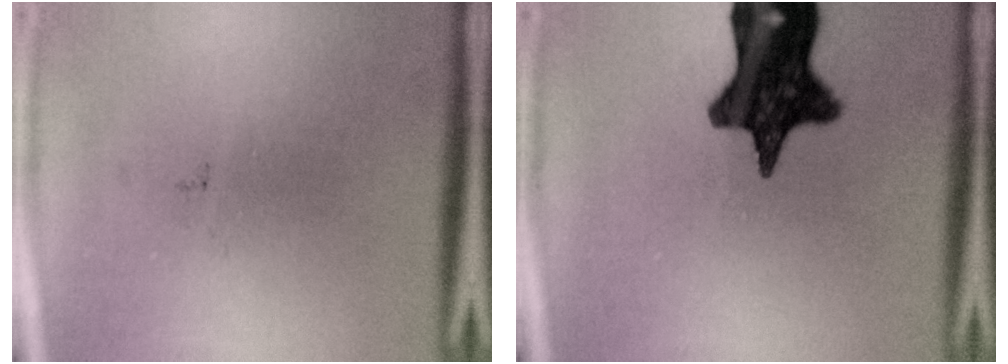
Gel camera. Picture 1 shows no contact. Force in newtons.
{"total": 14.7}